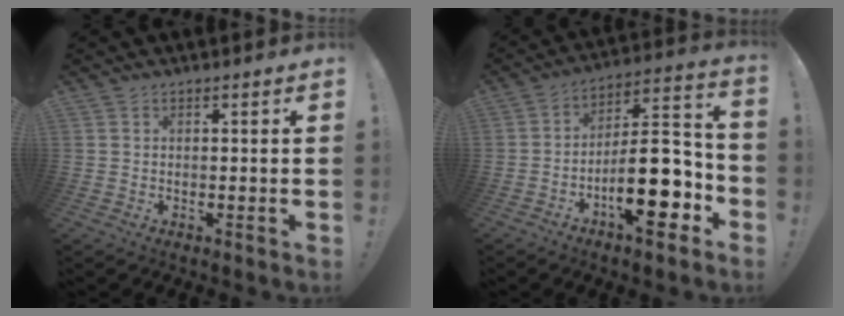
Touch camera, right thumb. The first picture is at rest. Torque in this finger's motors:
{"motor_torque": [2.39, 2.62, 1.42, -1.35, 0.58]}